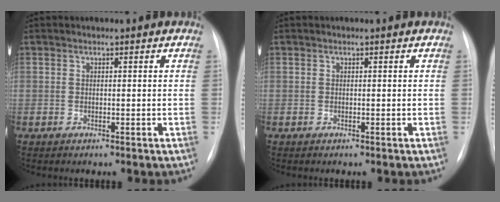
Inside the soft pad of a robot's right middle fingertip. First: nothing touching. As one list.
[{"total": 0.0}]